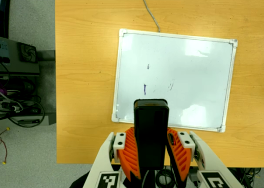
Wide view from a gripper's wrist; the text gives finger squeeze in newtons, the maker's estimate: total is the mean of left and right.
{"total": 5.3, "left": 4.7, "right": 5.9}